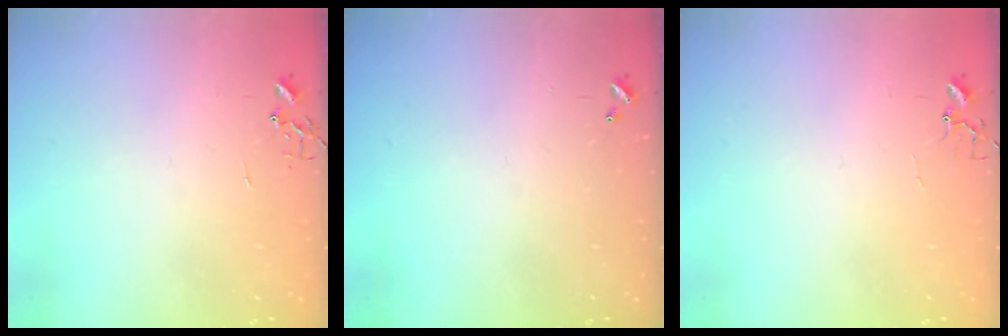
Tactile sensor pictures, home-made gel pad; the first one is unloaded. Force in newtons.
{"total": 0.0}
{"total": 4.0, "press": 4.0, "slide": 0.3}